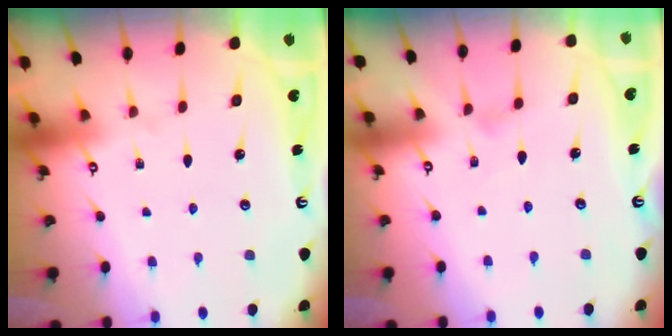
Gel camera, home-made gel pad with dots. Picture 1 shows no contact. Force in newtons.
{"total": 0.0}